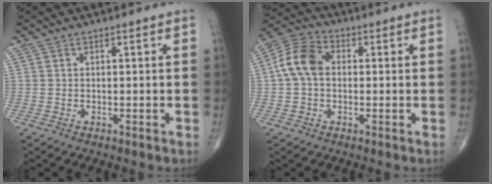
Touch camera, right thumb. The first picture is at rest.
{"total": 8.8, "force": [0.5, 6.2, 6.2], "torque": [-0.122, 0.028, -0.001]}